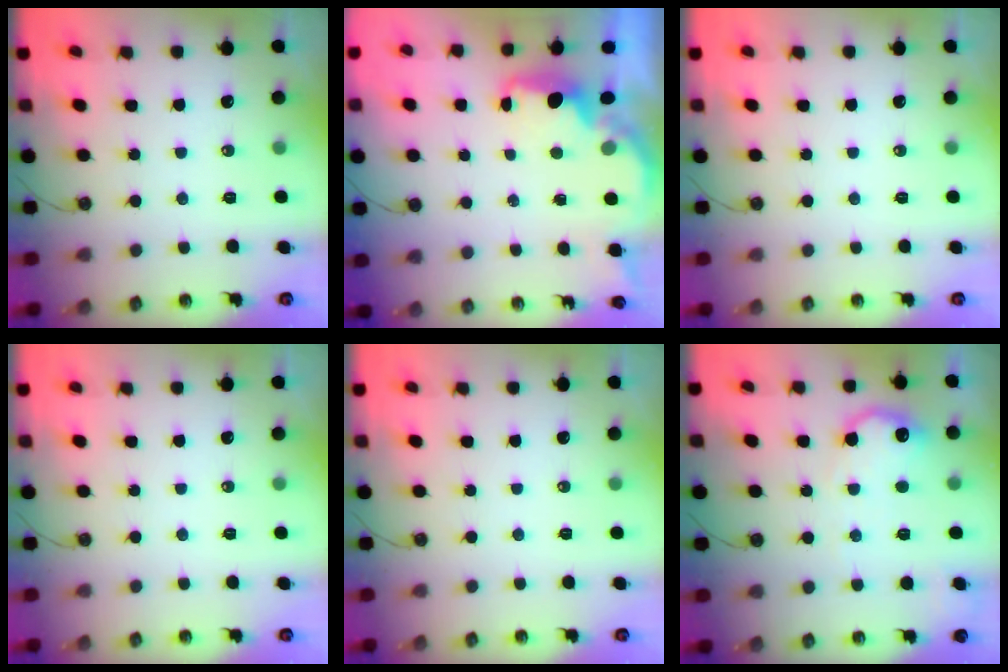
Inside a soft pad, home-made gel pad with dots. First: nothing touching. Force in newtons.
{"total": 2.1, "press": 2.0, "slide": 0.7}
{"total": 0.0}
{"total": 0.0}
{"total": 0.0}
{"total": 11.7, "press": 11.7, "slide": 0.5}